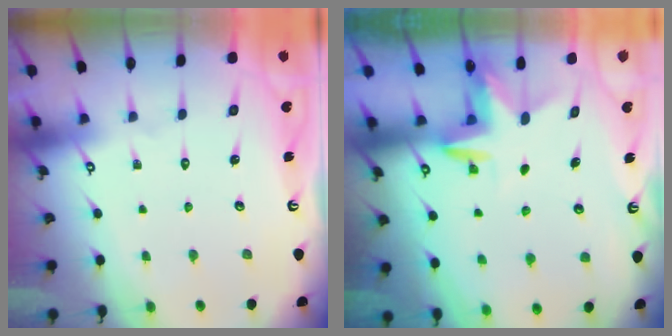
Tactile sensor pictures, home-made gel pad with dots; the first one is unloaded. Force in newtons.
{"total": 3.2, "press": 3.2, "slide": 0.3}